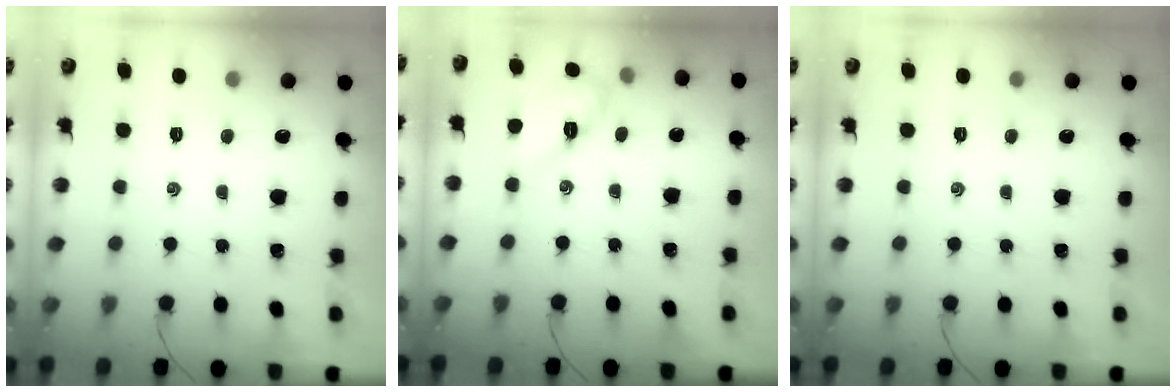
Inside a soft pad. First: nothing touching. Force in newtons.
{"total": 5.7, "press": 5.7, "slide": 0.6}
{"total": 0.0}